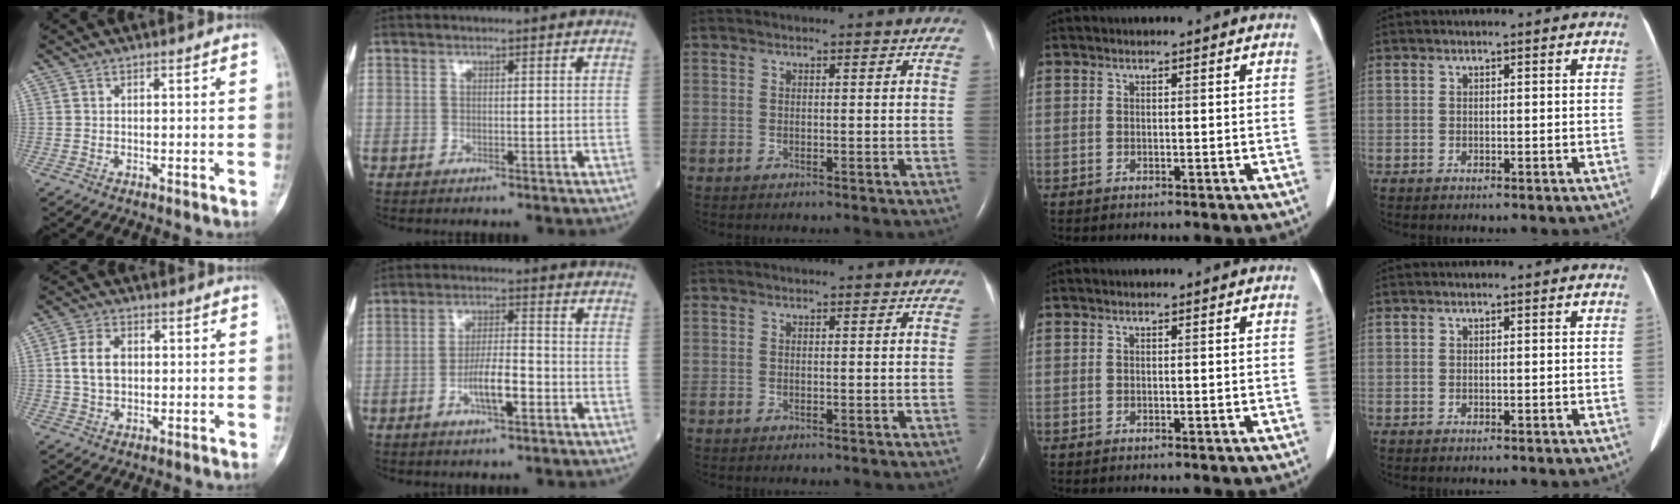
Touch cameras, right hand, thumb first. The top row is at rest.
{"thumb": {"total": 6.4, "force": [0.7, 4.4, 4.5], "torque": [-0.077, 0.004, 0.013]}, "index": {"total": 6.4, "force": [-2.5, 1.4, 5.8], "torque": [-0.107, 0.005, -0.044]}}